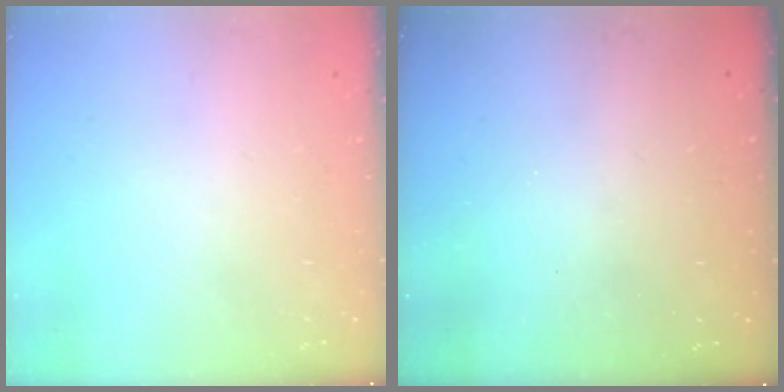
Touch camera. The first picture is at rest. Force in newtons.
{"total": 3.2, "press": 3.1, "slide": 0.8}